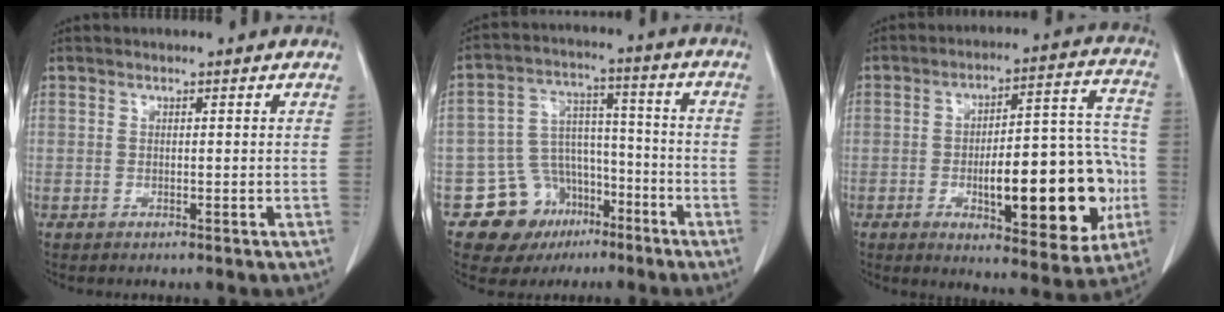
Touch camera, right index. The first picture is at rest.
{"total": 11.2, "force": [-6.2, 8.9, 3.0], "torque": [-0.040, 0.053, -0.084]}
{"total": 20.1, "force": [-4.7, 6.2, 18.6], "torque": [-0.223, 0.032, -0.048]}